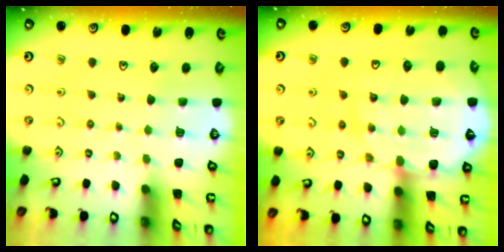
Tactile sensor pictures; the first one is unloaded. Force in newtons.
{"total": 14.9, "press": 14.8, "slide": 1.8}